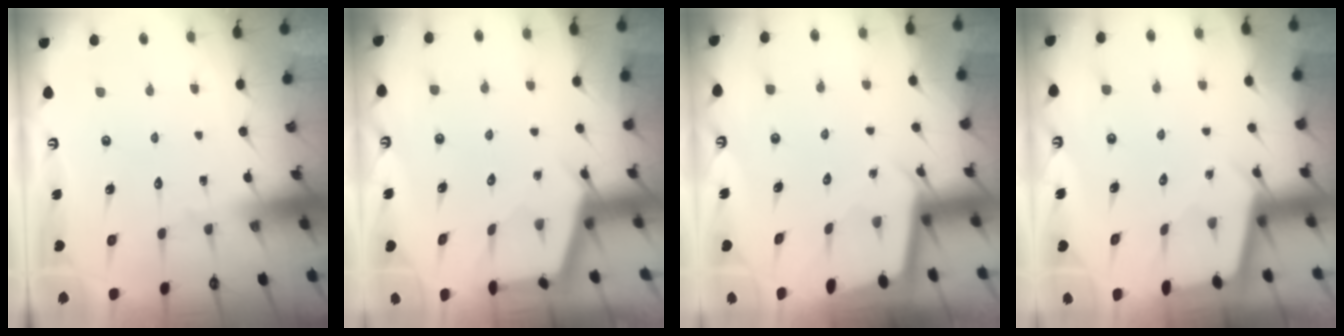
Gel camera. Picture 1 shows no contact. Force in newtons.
{"total": 3.0, "press": 3.0, "slide": 0.4}
{"total": 2.0, "press": 2.0, "slide": 0.1}
{"total": 2.5, "press": 2.5, "slide": 0.3}